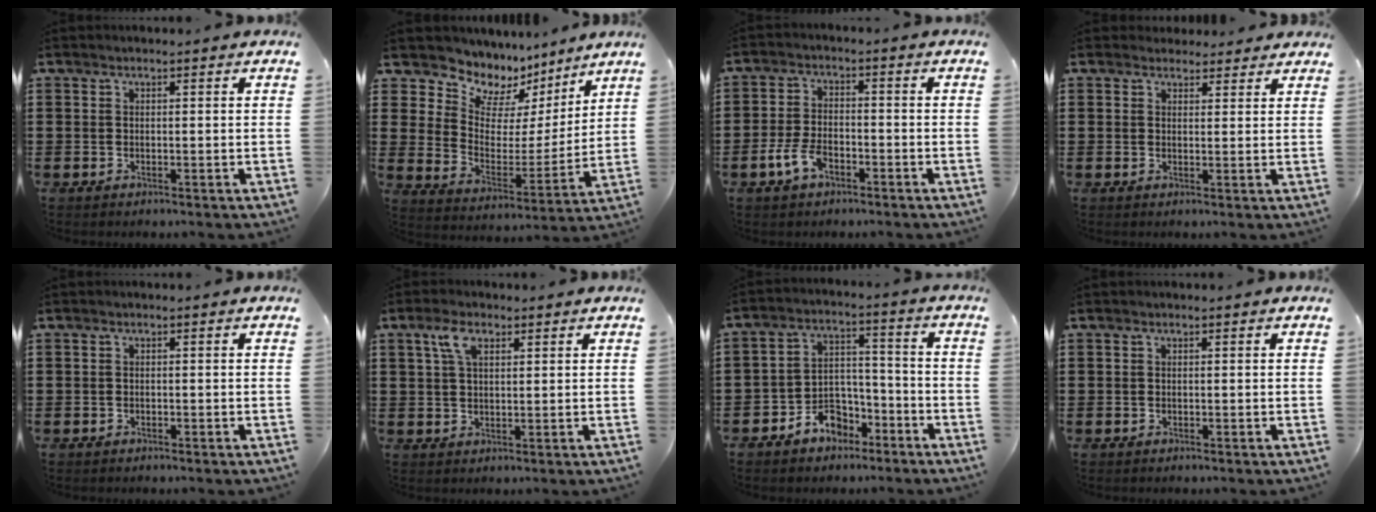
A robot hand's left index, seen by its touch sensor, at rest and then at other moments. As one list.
[{"total": 7.0, "force": [5.8, 3.8, 0.9], "torque": [-0.054, -0.054, 0.101]}, {"total": 5.2, "force": [-2.8, 2.6, 3.5], "torque": [-0.085, 0.003, -0.057]}, {"total": 2.7, "force": [2.4, 1.1, 0.2], "torque": [-0.002, -0.001, 0.044]}, {"total": 0.7, "force": [-0.6, 0.3, 0.1], "torque": [-0.005, 0.001, -0.014]}, {"total": 4.4, "force": [2.3, 1.9, 3.2], "torque": [-0.072, 0.009, 0.041]}, {"total": 5.7, "force": [-4.3, 3.6, 1.1], "torque": [-0.025, 0.019, -0.081]}, {"total": 0.0}]